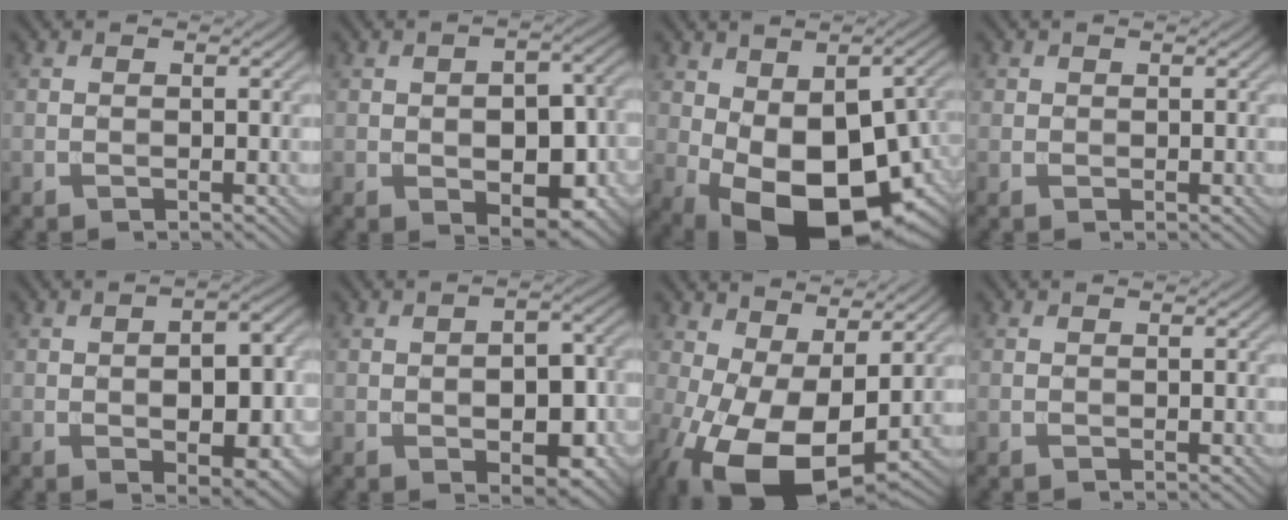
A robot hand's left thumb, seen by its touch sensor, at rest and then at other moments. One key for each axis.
{"total": 8.2, "fx": -2.2, "fy": 4.4, "fz": 6.5, "tx": -0.092, "ty": -0.004, "tz": -0.029}
{"total": 16.7, "fx": -3.9, "fy": 9.4, "fz": 13.3, "tx": -0.212, "ty": -0.036, "tz": -0.045}
{"total": 1.1, "fx": 0.6, "fy": 0.9, "fz": 0.1, "tx": -0.002, "ty": -0.003, "tz": 0.008}
{"total": 8.9, "fx": -2.1, "fy": 4.3, "fz": 7.5, "tx": -0.095, "ty": 0.003, "tz": -0.028}
{"total": 7.4, "fx": -2.2, "fy": 3.7, "fz": 6.0, "tx": -0.083, "ty": 0.000, "tz": -0.030}
{"total": 15.0, "fx": -2.6, "fy": 7.6, "fz": 12.7, "tx": -0.260, "ty": -0.022, "tz": -0.036}
{"total": 0.0}